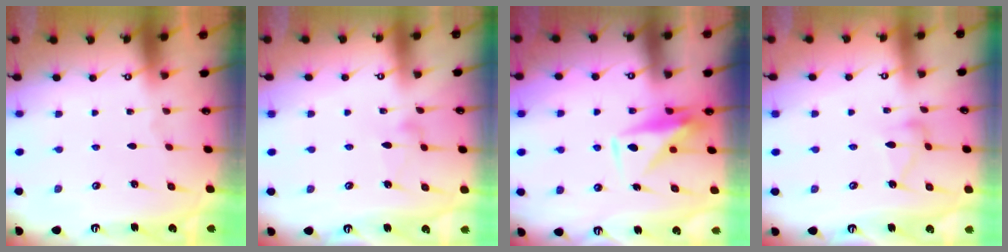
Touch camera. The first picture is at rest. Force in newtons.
{"total": 6.6, "press": 6.6, "slide": 0.3}
{"total": 9.3, "press": 9.2, "slide": 1.4}
{"total": 9.5, "press": 9.5, "slide": 0.4}